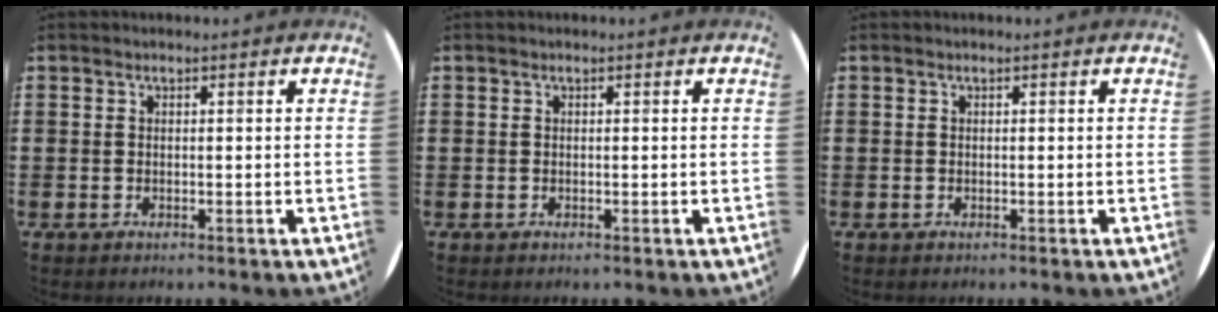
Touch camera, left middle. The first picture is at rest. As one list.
[{"total": 0.0}, {"total": 0.0}]